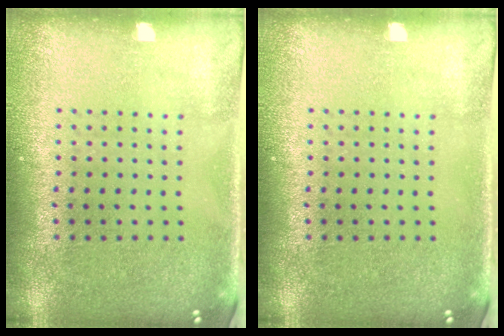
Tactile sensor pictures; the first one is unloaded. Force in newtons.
{"total": 0.0}